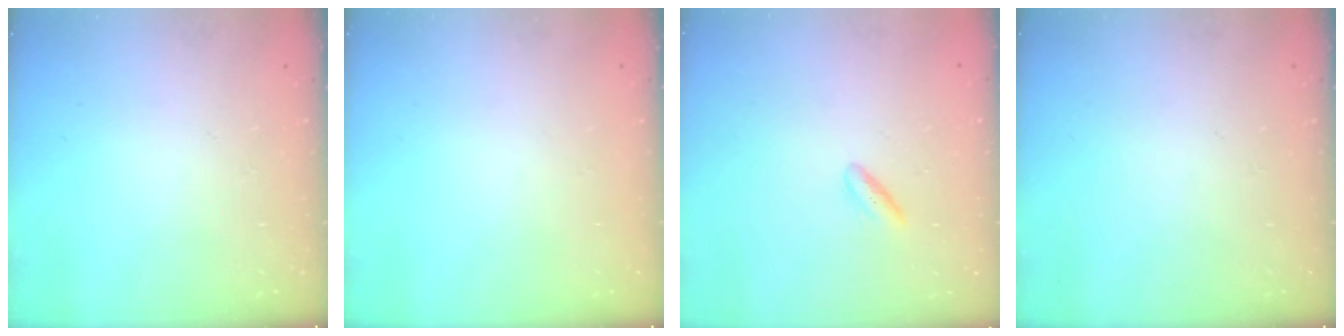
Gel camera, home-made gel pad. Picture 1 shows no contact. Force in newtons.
{"total": 0.0}
{"total": 2.5, "press": 2.2, "slide": 1.1}
{"total": 0.0}